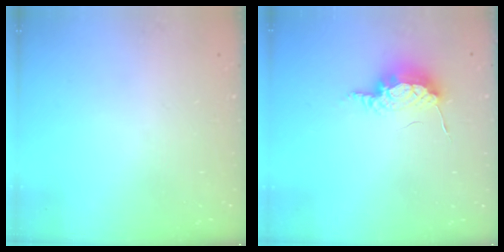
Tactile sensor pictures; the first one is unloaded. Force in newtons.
{"total": 7.5, "press": 7.5, "slide": 0.9}